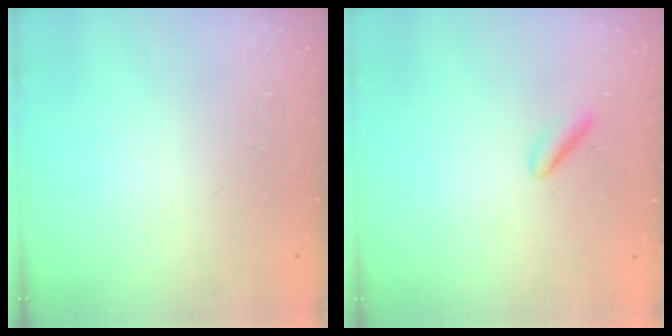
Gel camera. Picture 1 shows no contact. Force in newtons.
{"total": 2.5, "press": 2.3, "slide": 0.8}